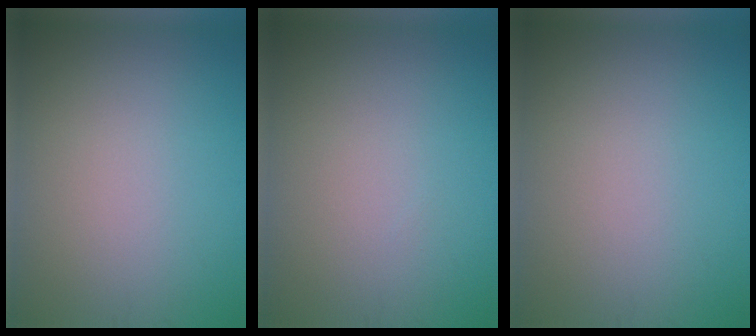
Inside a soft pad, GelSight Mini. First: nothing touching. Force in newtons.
{"total": 0.0}
{"total": 0.0}